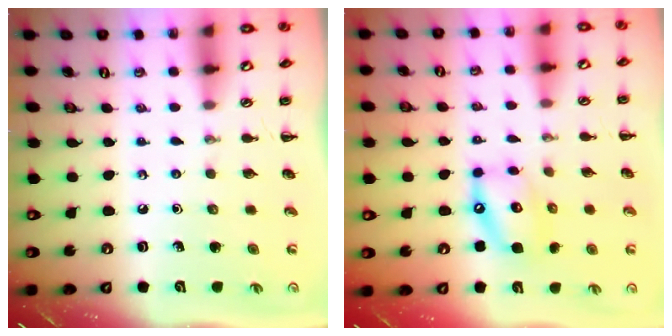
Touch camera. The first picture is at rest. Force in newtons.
{"total": 12.3, "press": 12.0, "slide": 2.5}